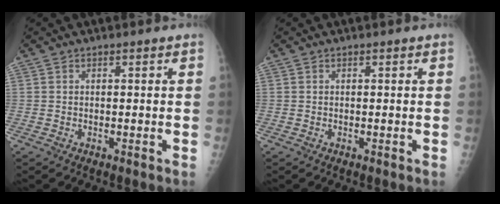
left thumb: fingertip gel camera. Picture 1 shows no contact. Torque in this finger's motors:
{"motor_torque": [0.01, 0.11, -0.14, -0.12, 0.02]}